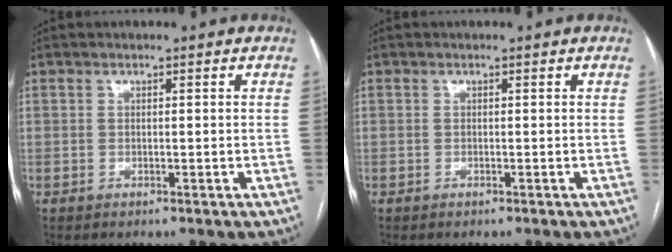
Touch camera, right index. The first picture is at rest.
{"total": 0.0}